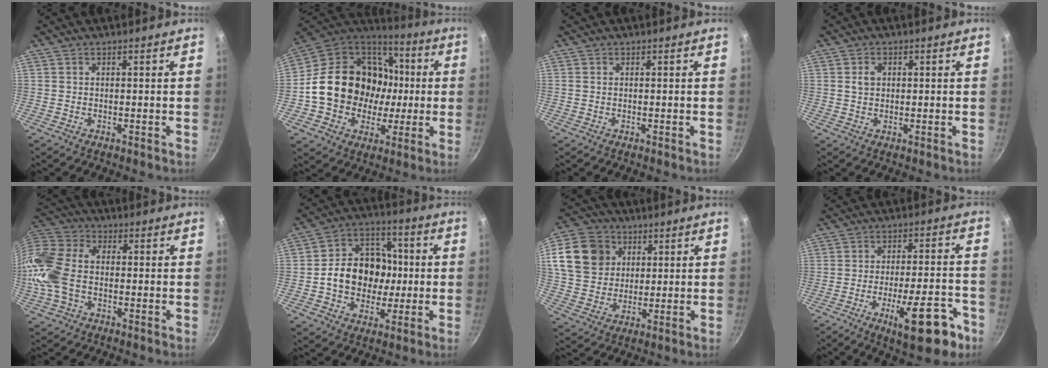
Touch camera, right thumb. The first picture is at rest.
{"total": 24.2, "force": [0.3, 20.0, 13.6], "torque": [-0.222, 0.047, 0.017]}
{"total": 0.0}
{"total": 2.5, "force": [0.5, 1.9, 1.4], "torque": [-0.017, 0.001, 0.010]}
{"total": 14.4, "force": [-2.0, 9.7, 10.5], "torque": [-0.208, 0.026, -0.056]}
{"total": 15.7, "force": [-0.8, 12.8, 9.0], "torque": [-0.109, 0.030, -0.023]}
{"total": 16.5, "force": [5.6, 13.5, 7.8], "torque": [-0.145, 0.006, 0.101]}
{"total": 15.0, "force": [-7.4, 5.0, 12.1], "torque": [-0.143, 0.040, -0.102]}